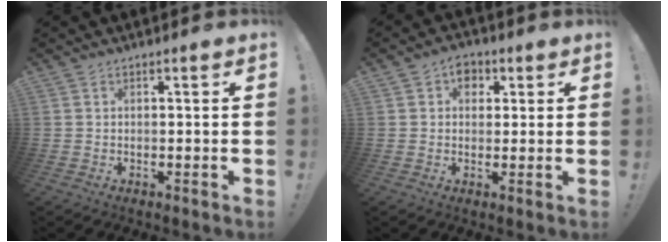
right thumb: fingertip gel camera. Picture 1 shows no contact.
{"total": 5.3, "force": [1.7, 4.6, 2.0], "torque": [-0.021, -0.003, 0.031]}